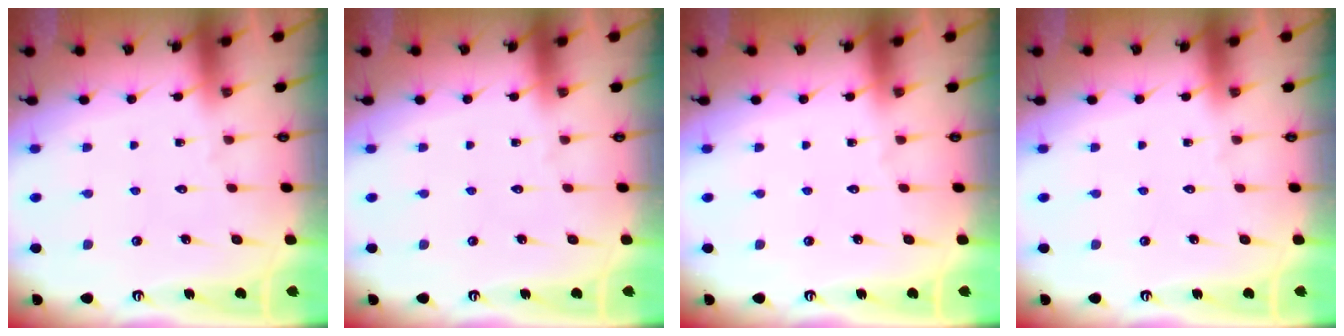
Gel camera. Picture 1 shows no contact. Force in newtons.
{"total": 0.0}
{"total": 0.0}
{"total": 0.0}